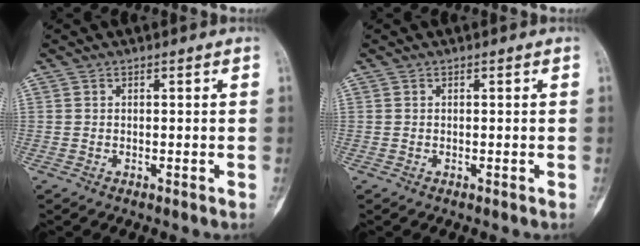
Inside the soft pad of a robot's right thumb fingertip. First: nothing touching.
{"total": 0.0}